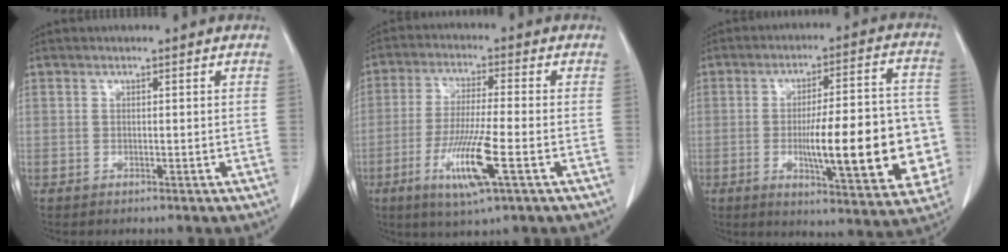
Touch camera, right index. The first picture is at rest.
{"total": 10.6, "force": [-4.0, 0.3, 9.8], "torque": [-0.193, -0.021, -0.074]}
{"total": 19.8, "force": [-3.8, 4.1, 19.0], "torque": [-0.208, 0.023, -0.038]}